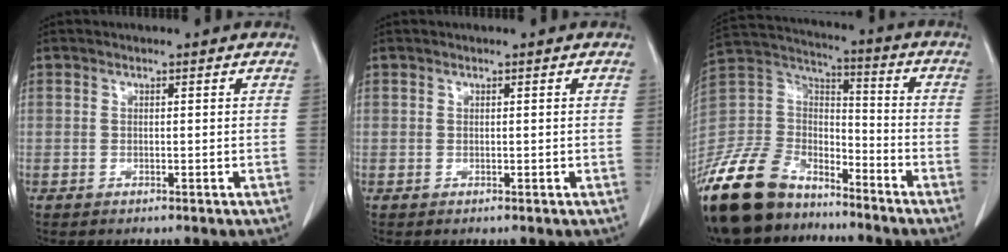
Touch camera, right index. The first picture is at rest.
{"total": 0.0}
{"total": 18.6, "force": [-14.7, 8.8, 7.3], "torque": [-0.165, 0.026, -0.274]}